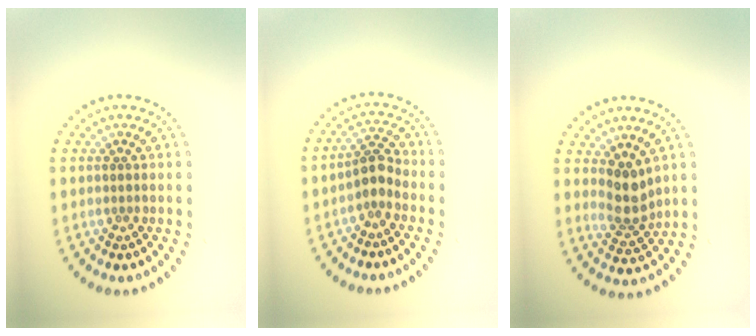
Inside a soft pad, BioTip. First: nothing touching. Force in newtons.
{"total": 2.2, "press": 1.9, "slide": 1.2}
{"total": 2.9, "press": 2.3, "slide": 1.7}